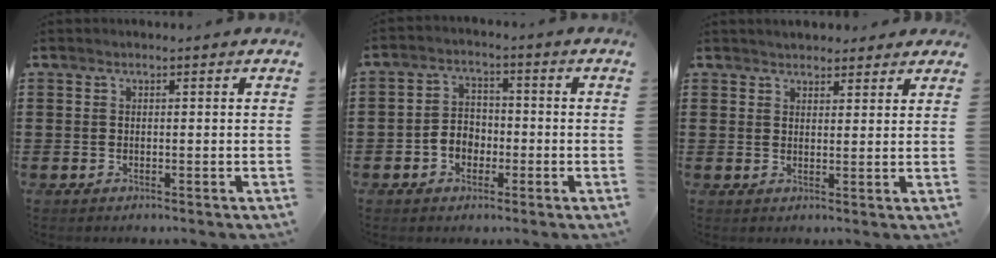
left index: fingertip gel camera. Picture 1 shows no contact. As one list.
[{"total": 3.8, "force": [-1.7, 3.0, 1.7], "torque": [-0.039, 0.009, -0.037]}, {"total": 2.5, "force": [2.3, 0.7, 0.1], "torque": [-0.007, 0.001, 0.044]}]